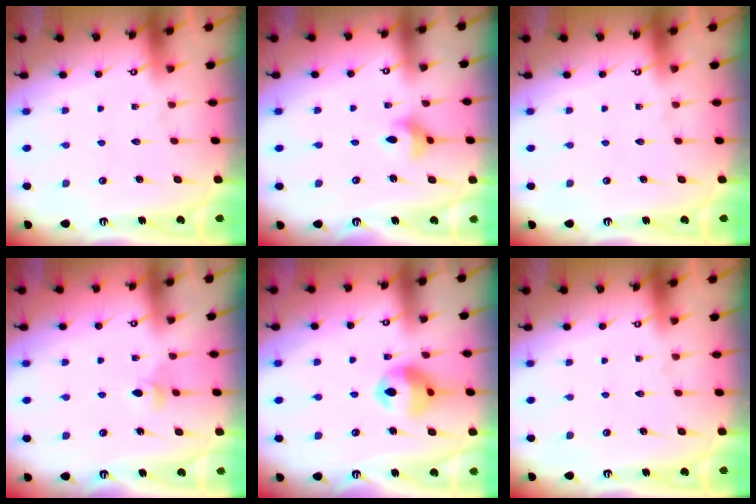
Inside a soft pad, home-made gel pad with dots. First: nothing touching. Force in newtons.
{"total": 5.6, "press": 5.4, "slide": 1.3}
{"total": 0.0}
{"total": 3.9, "press": 3.8, "slide": 0.9}
{"total": 11.8, "press": 11.7, "slide": 1.0}
{"total": 0.0}